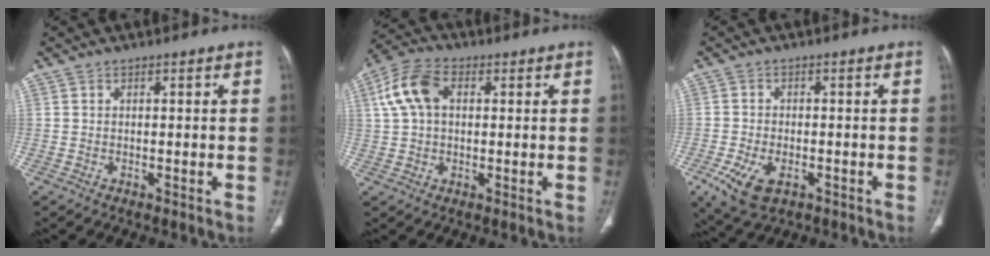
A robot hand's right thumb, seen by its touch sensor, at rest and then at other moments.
{"total": 9.3, "force": [2.2, 6.1, 6.7], "torque": [-0.138, 0.023, 0.038]}
{"total": 8.0, "force": [-3.5, 4.5, 5.6], "torque": [-0.110, 0.001, -0.055]}